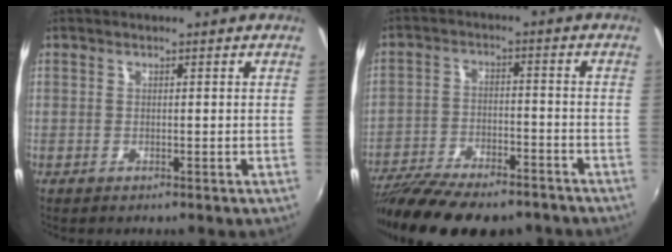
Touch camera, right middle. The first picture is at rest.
{"total": 20.1, "force": [-16.4, 5.9, 10.0], "torque": [-0.200, -0.037, -0.255]}